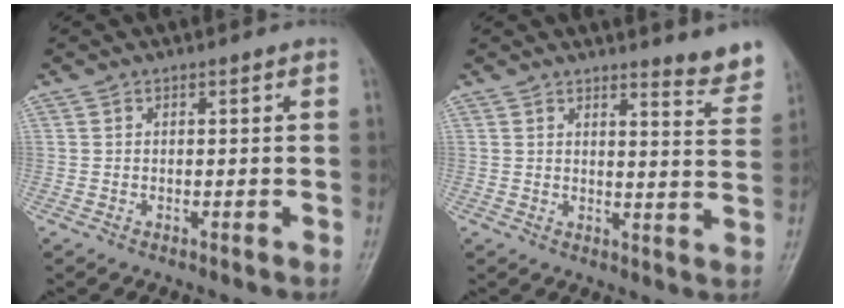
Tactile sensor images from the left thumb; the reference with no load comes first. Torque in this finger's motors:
{"motor_torque": [0.06, -0.02, -0.14, -0.27, 0.06]}